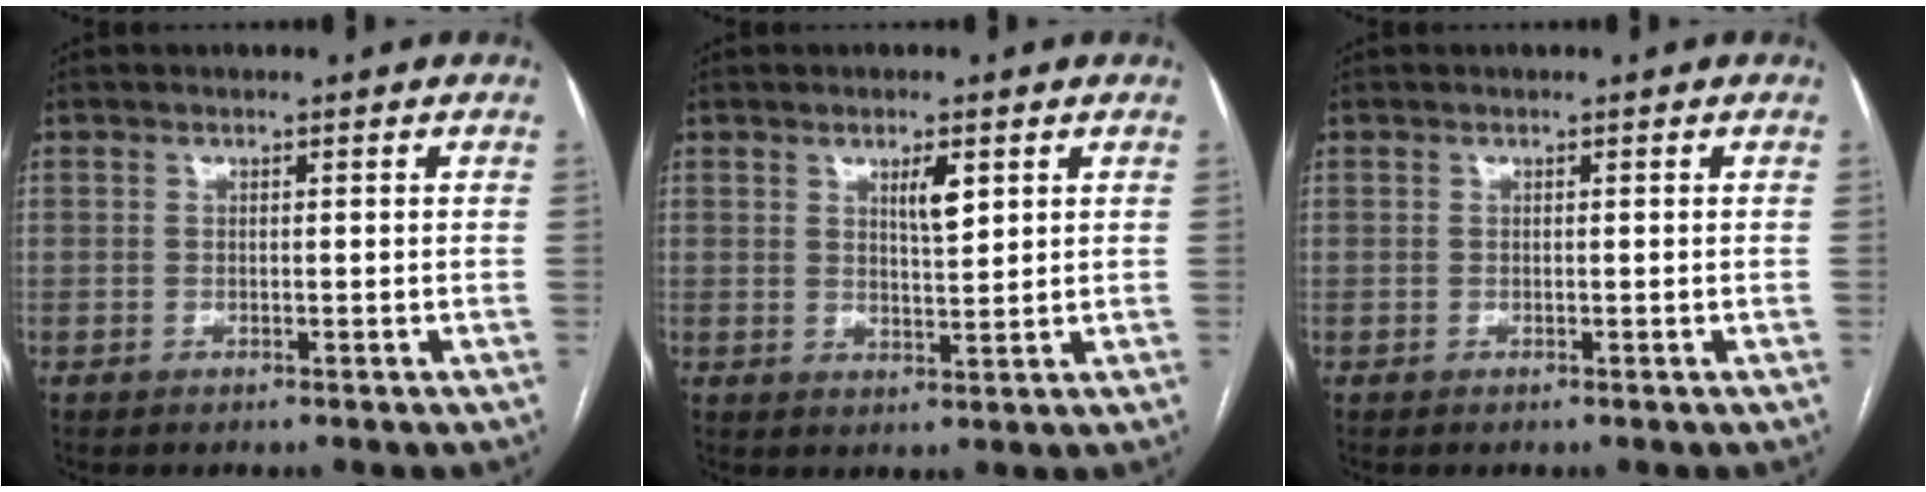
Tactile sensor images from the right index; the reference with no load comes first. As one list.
[{"total": 3.5, "force": [1.7, 0.8, 3.0], "torque": [-0.051, -0.002, 0.031]}, {"total": 0.0}]